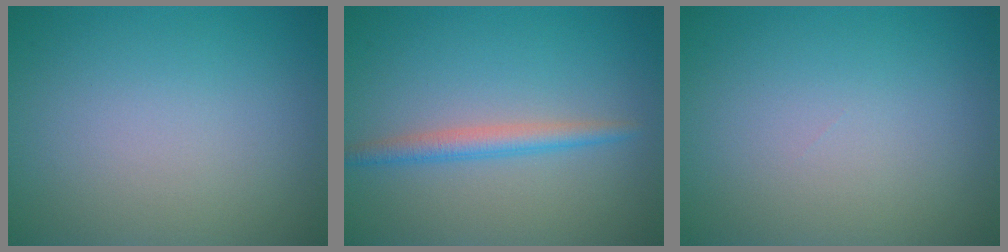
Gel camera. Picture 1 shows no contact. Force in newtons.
{"total": 2.2, "press": 2.2, "slide": 0.0}
{"total": 0.0}